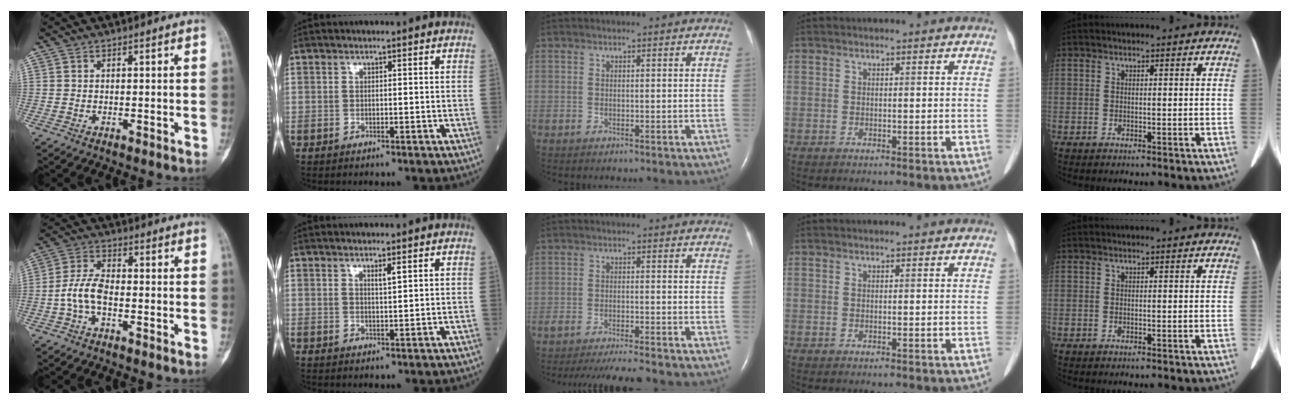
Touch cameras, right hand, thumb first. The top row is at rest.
{"thumb": {"total": 6.5, "force": [-1.9, 3.4, 5.2], "torque": [-0.106, 0.024, -0.044]}, "index": {"total": 1.5, "force": [0.9, 0.0, 1.2], "torque": [-0.023, -0.002, 0.015]}, "middle": {"total": 8.3, "force": [-7.6, 0.0, 3.4], "torque": [-0.047, -0.017, -0.115]}}